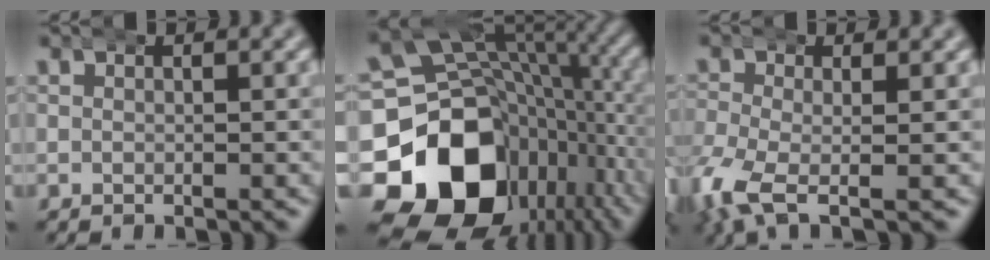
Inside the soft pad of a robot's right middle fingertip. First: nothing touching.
{"total": 23.3, "force": [-5.5, 17.7, 14.2], "torque": [-0.249, -0.067, -0.072]}
{"total": 4.6, "force": [-1.9, 2.4, 3.4], "torque": [-0.107, -0.033, -0.019]}